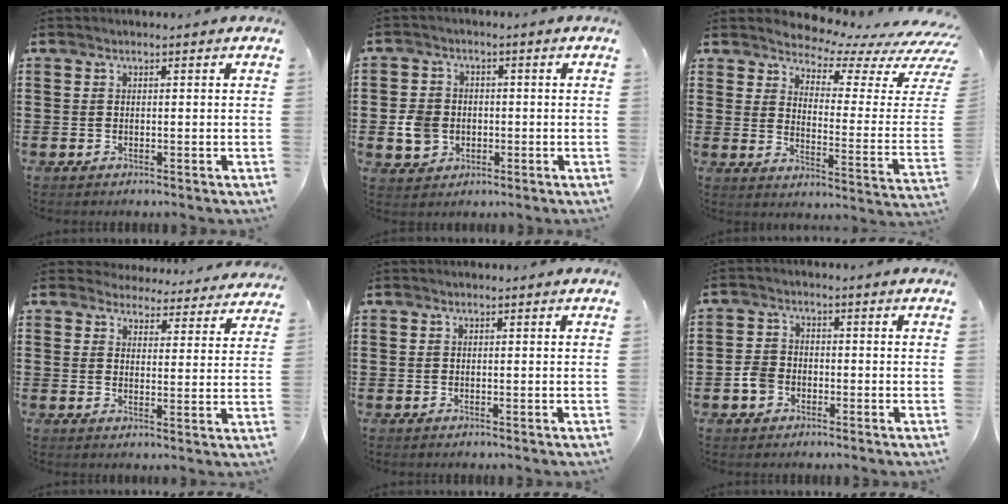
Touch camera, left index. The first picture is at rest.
{"total": 5.1, "force": [-0.9, 4.5, 2.2], "torque": [-0.064, 0.006, -0.020]}
{"total": 4.5, "force": [4.1, 0.5, 1.8], "torque": [-0.051, -0.041, 0.065]}
{"total": 4.1, "force": [4.1, 0.5, 0.2], "torque": [-0.016, -0.027, 0.070]}
{"total": 0.0}
{"total": 3.4, "force": [-1.5, 2.6, 1.5], "torque": [-0.045, 0.000, -0.033]}